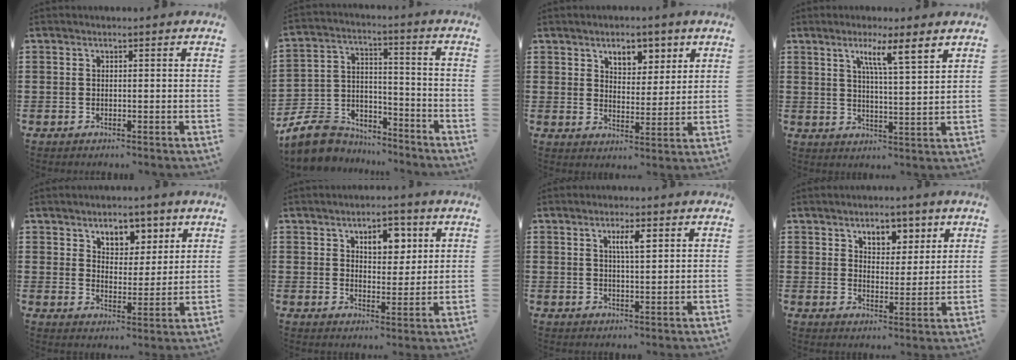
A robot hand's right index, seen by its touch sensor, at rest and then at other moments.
{"total": 7.7, "force": [-6.9, 3.0, 1.2], "torque": [-0.048, 0.017, -0.140]}
{"total": 5.1, "force": [3.3, 3.1, 2.4], "torque": [-0.039, 0.000, 0.055]}
{"total": 5.9, "force": [3.5, 0.2, 4.8], "torque": [-0.088, -0.006, 0.054]}
{"total": 5.5, "force": [3.8, 3.5, 1.9], "torque": [-0.042, -0.005, 0.066]}
{"total": 5.8, "force": [2.8, 3.4, 3.8], "torque": [-0.055, 0.002, 0.042]}
{"total": 3.3, "force": [1.4, 0.8, 2.9], "torque": [-0.054, 0.002, 0.019]}
{"total": 5.1, "force": [3.3, 3.3, 2.2], "torque": [-0.036, -0.001, 0.053]}